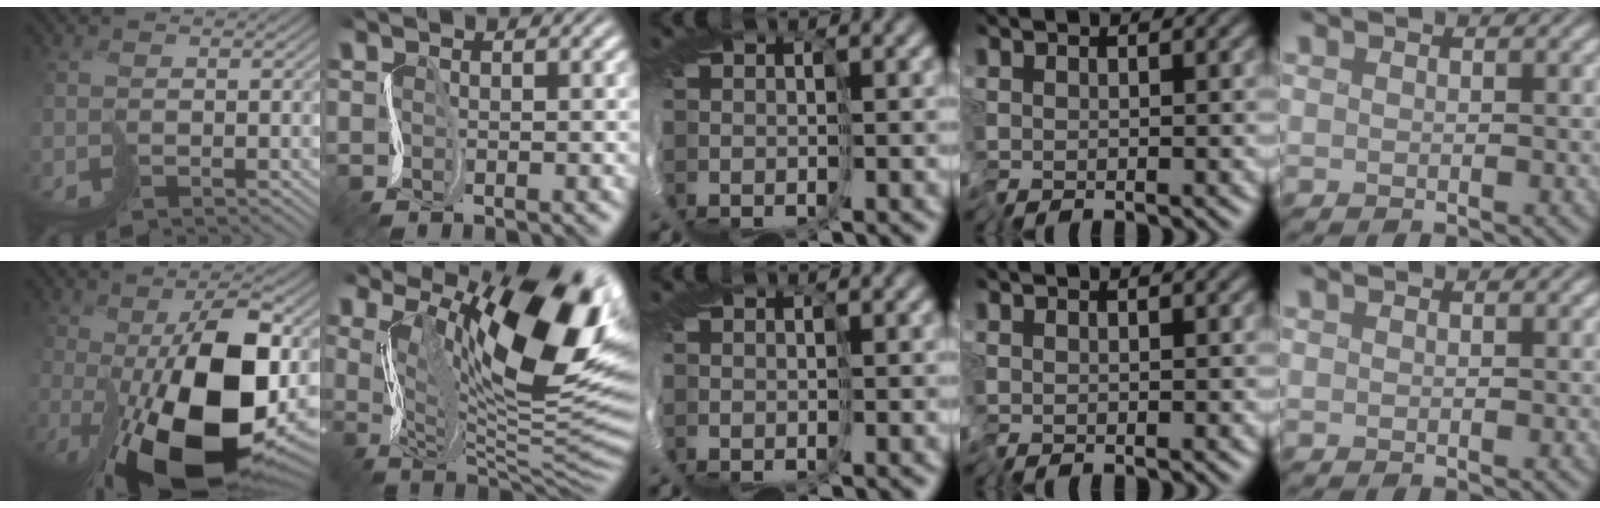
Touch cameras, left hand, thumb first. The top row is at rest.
{"thumb": {"total": 16.5, "force": [-2.4, 6.8, 14.8], "torque": [-0.220, -0.018, -0.027]}, "index": {"total": 14.5, "force": [6.5, 5.8, 11.7], "torque": [-0.166, -0.001, 0.110]}}